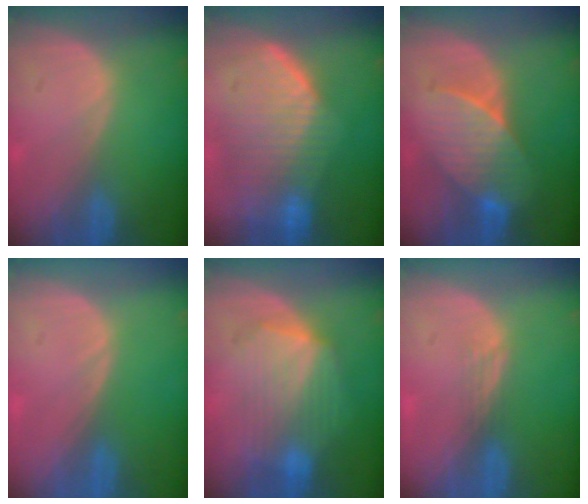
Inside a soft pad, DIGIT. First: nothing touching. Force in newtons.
{"total": 10.3, "press": 9.1, "slide": 4.8}
{"total": 7.2, "press": 7.1, "slide": 1.1}
{"total": 0.0}
{"total": 8.0, "press": 8.0, "slide": 0.3}
{"total": 1.5, "press": 1.2, "slide": 0.9}